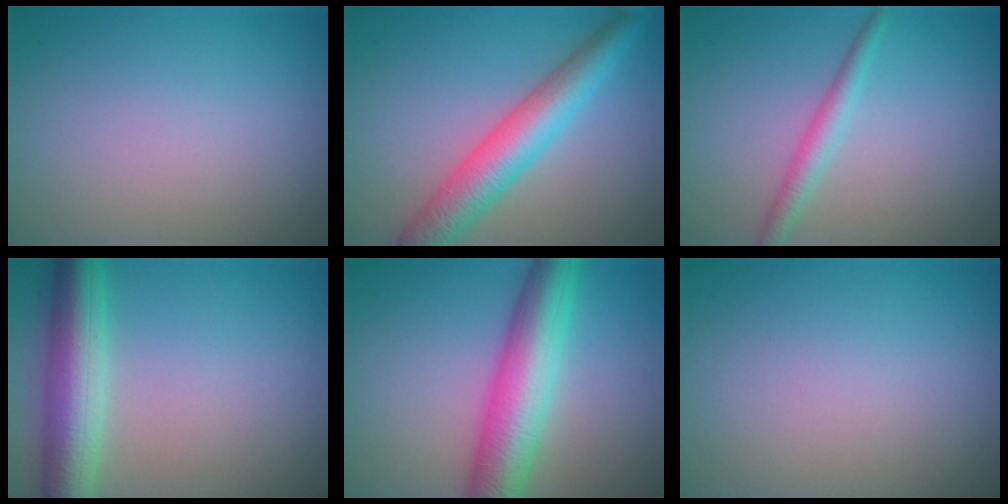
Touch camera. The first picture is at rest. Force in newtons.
{"total": 5.6, "press": 5.6, "slide": 0.1}
{"total": 2.2, "press": 2.1, "slide": 0.0}
{"total": 6.6, "press": 6.6, "slide": 0.1}
{"total": 7.6, "press": 7.6, "slide": 0.1}
{"total": 0.0}